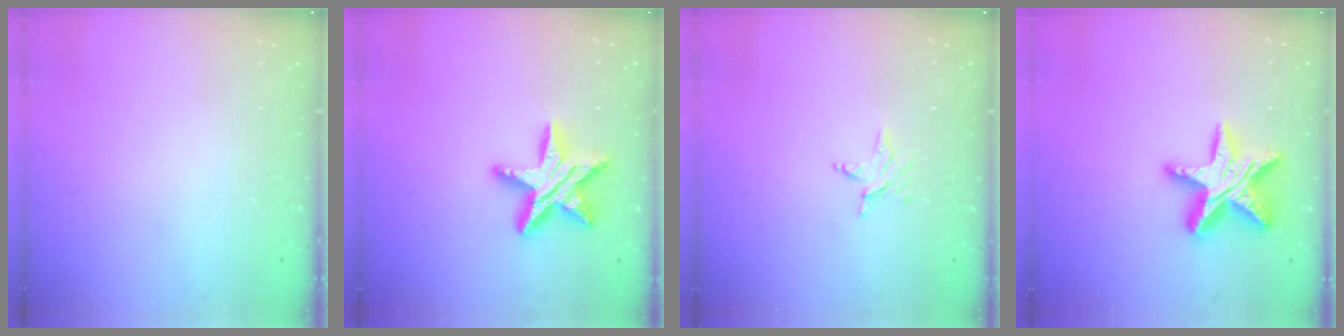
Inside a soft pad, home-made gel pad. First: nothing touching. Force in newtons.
{"total": 14.4, "press": 14.4, "slide": 0.9}
{"total": 2.5, "press": 2.5, "slide": 0.4}
{"total": 16.4, "press": 16.3, "slide": 1.0}